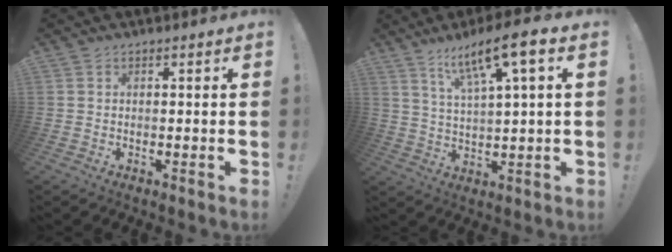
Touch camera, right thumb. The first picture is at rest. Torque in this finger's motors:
{"motor_torque": [0.95, 0.96, 0.18, 0.07, 0.35]}